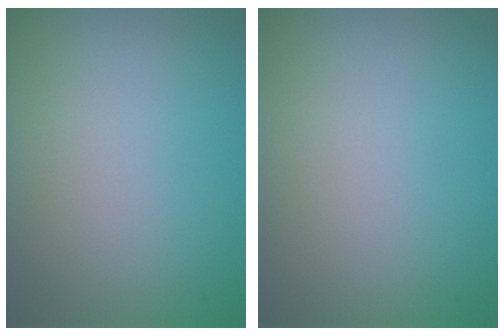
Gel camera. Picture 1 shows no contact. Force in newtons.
{"total": 0.0}